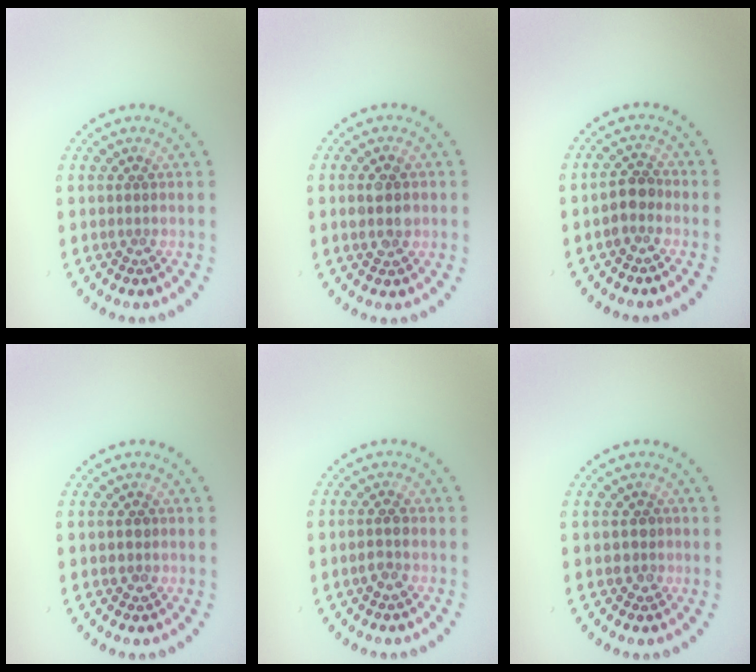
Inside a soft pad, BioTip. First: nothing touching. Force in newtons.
{"total": 2.7, "press": 2.7, "slide": 0.2}
{"total": 1.9, "press": 1.6, "slide": 1.0}
{"total": 0.8, "press": 0.8, "slide": 0.1}
{"total": 1.4, "press": 1.4, "slide": 0.5}
{"total": 1.1, "press": 1.0, "slide": 0.4}